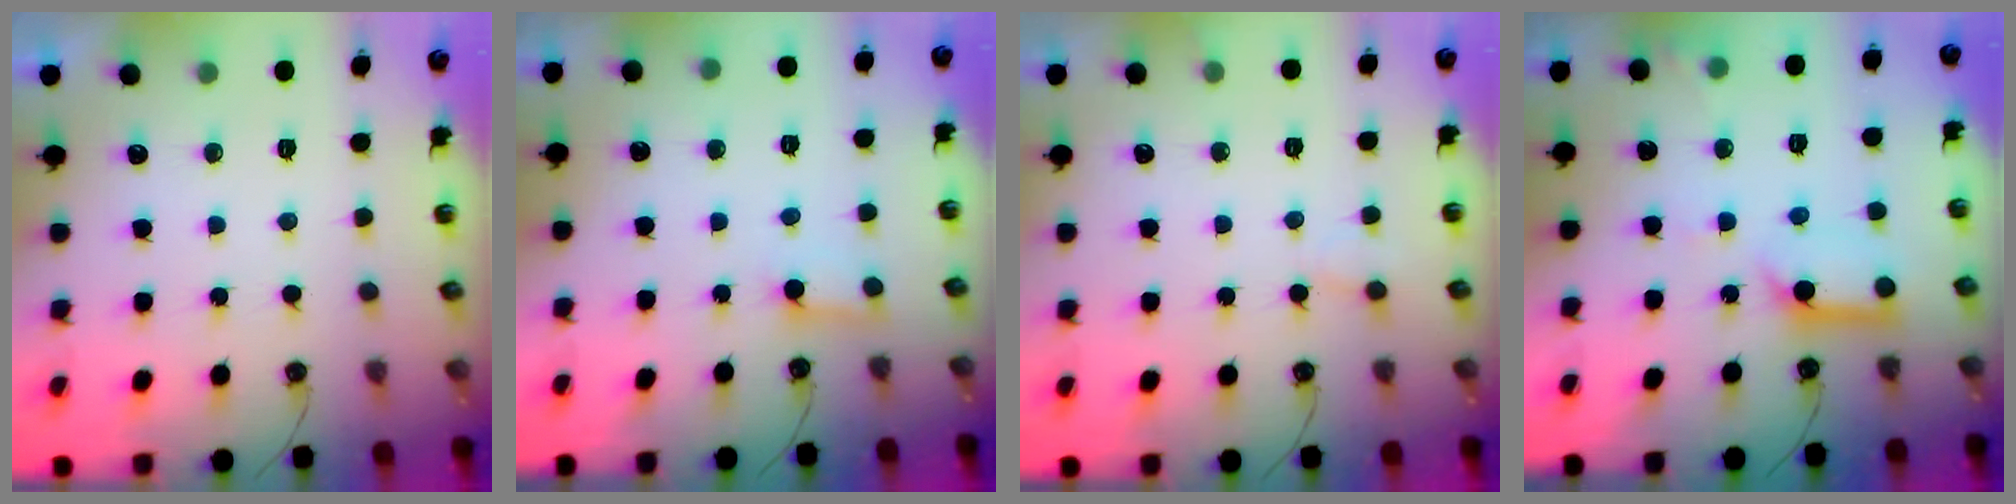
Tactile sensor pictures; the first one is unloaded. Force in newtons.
{"total": 3.5, "press": 3.4, "slide": 0.7}
{"total": 4.6, "press": 4.5, "slide": 0.5}
{"total": 10.9, "press": 10.8, "slide": 1.3}